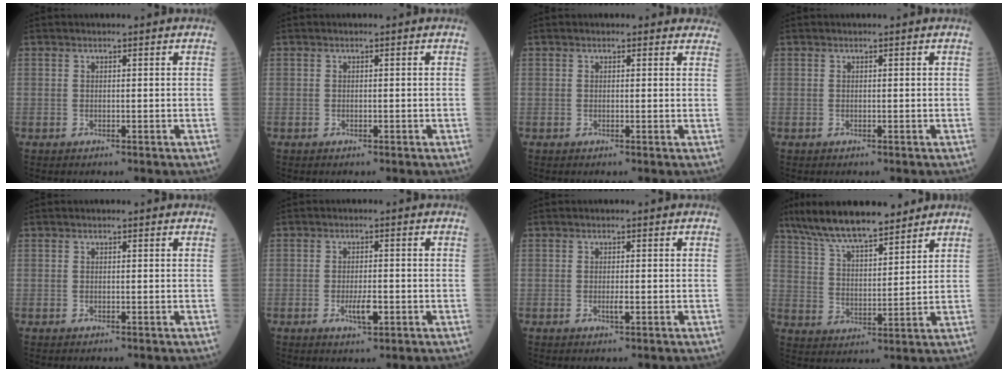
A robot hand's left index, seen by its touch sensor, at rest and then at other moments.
{"total": 0.8, "force": [-0.4, 0.4, 0.5], "torque": [-0.006, 0.002, -0.005]}
{"total": 3.4, "force": [3.1, 1.4, 0.5], "torque": [0.012, -0.001, 0.012]}
{"total": 0.0}
{"total": 0.0}
{"total": 3.3, "force": [-1.2, 0.9, 3.0], "torque": [-0.058, -0.001, -0.017]}
{"total": 1.0, "force": [-0.3, 0.1, 1.0], "torque": [-0.018, -0.002, -0.004]}
{"total": 13.1, "force": [10.9, 2.7, 6.7], "torque": [-0.122, 0.016, 0.196]}